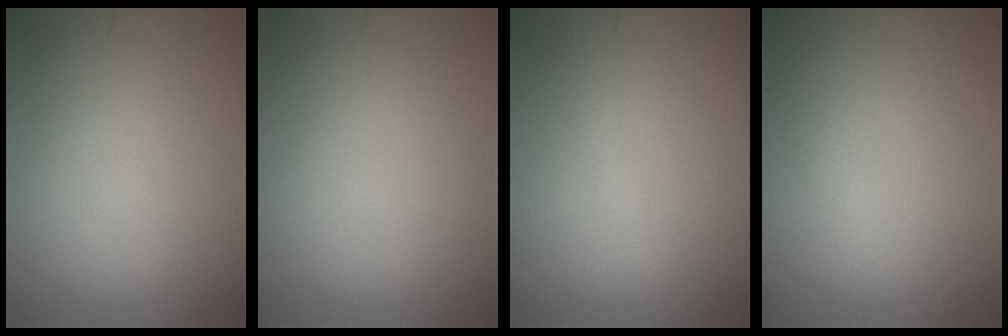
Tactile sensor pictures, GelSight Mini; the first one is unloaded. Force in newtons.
{"total": 0.0}
{"total": 0.8, "press": 0.8, "slide": 0.0}
{"total": 1.2, "press": 1.2, "slide": 0.0}